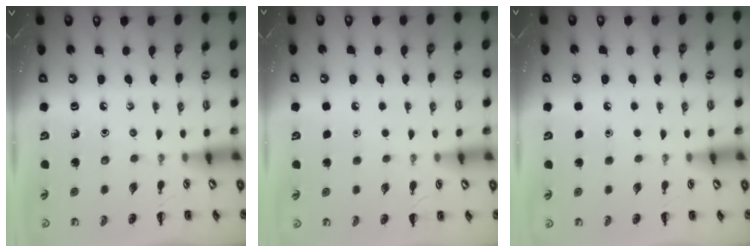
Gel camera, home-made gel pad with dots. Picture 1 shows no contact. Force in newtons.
{"total": 1.8, "press": 1.8, "slide": 0.1}
{"total": 1.8, "press": 1.7, "slide": 0.1}